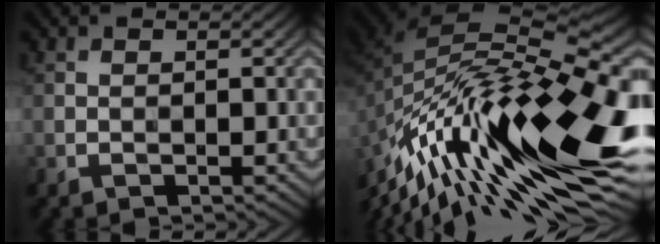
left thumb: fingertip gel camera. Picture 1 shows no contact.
{"total": 18.6, "force": [-7.3, 7.0, 15.7], "torque": [-0.285, 0.001, -0.134]}